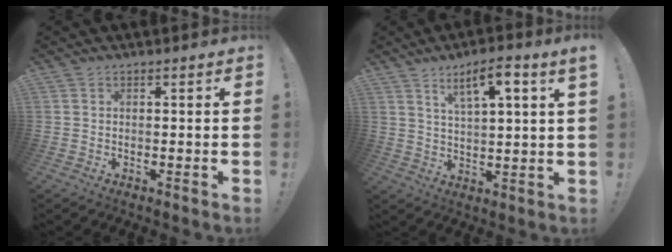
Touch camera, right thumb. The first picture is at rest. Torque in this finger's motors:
{"motor_torque": [1.05, 1.11, 0.61, 0.64, 0.14]}